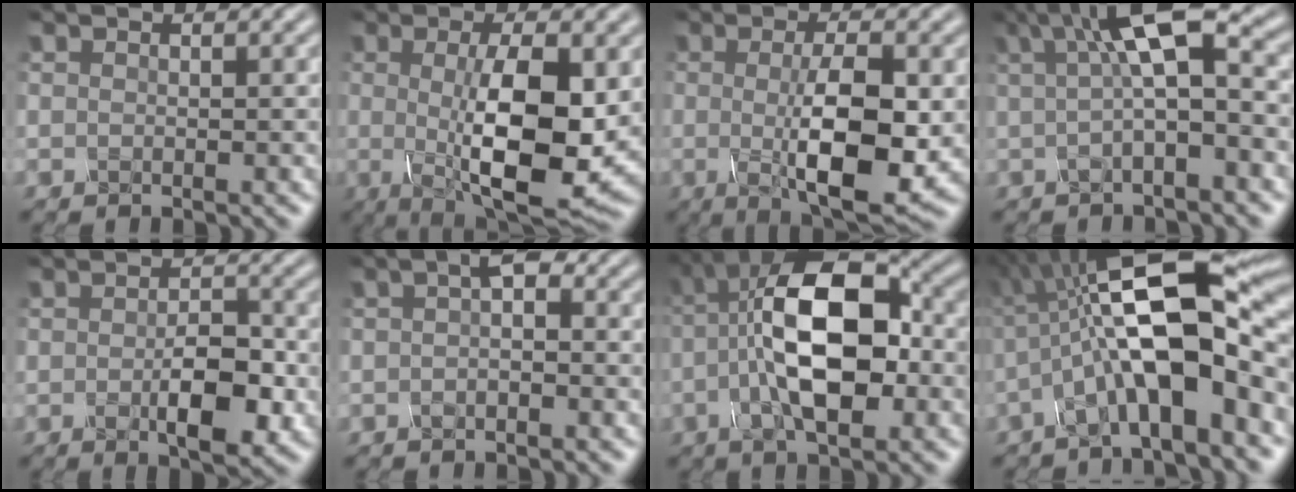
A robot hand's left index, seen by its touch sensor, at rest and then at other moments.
{"total": 9.9, "force": [-0.4, 3.0, 9.5], "torque": [-0.147, -0.018, -0.002]}
{"total": 8.8, "force": [-0.8, 2.6, 8.3], "torque": [-0.127, -0.018, -0.008]}
{"total": 6.8, "force": [1.3, 1.9, 6.4], "torque": [-0.102, 0.016, 0.012]}
{"total": 4.8, "force": [-1.4, 2.1, 4.1], "torque": [-0.068, -0.011, -0.020]}
{"total": 1.9, "force": [-0.2, 0.6, 1.8], "torque": [-0.032, -0.001, -0.008]}
{"total": 11.1, "force": [-0.9, 4.9, 10.0], "torque": [-0.171, 0.015, -0.024]}
{"total": 13.7, "force": [-1.3, 4.2, 12.9], "torque": [-0.214, 0.016, -0.034]}